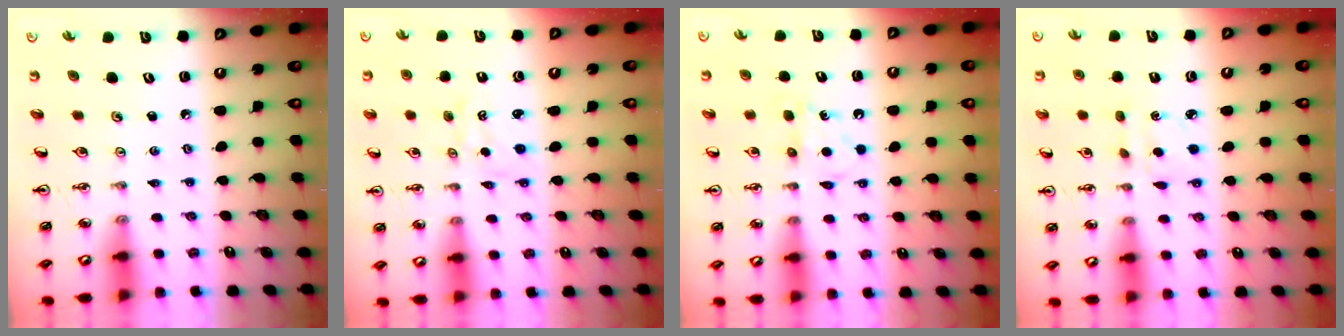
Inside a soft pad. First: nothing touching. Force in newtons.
{"total": 0.9, "press": 0.7, "slide": 0.6}
{"total": 4.2, "press": 4.1, "slide": 0.7}
{"total": 3.5, "press": 3.5, "slide": 0.4}